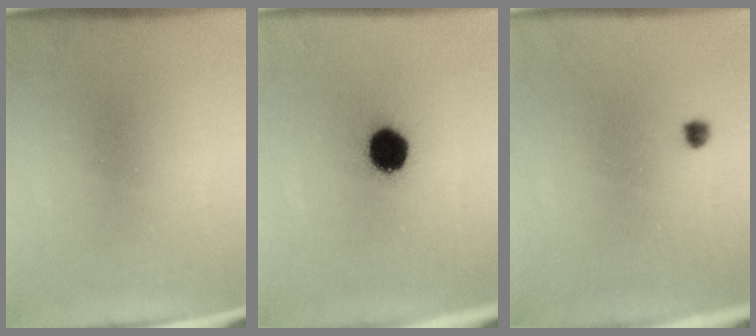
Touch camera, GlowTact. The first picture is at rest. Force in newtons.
{"total": 9.5}
{"total": 1.2}